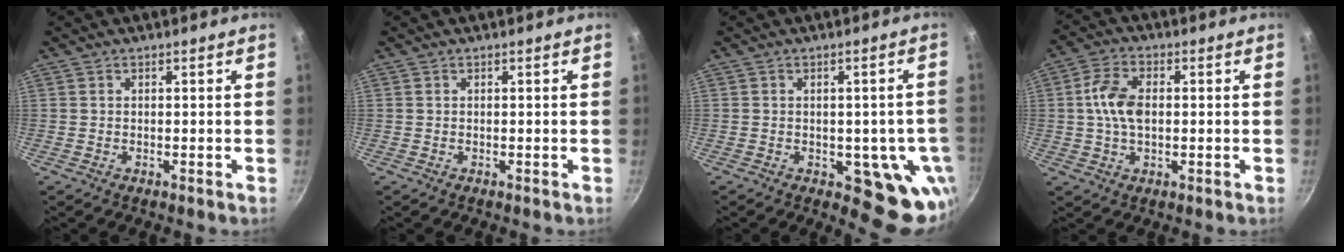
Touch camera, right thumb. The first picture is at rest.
{"total": 0.0}
{"total": 11.7, "force": [-2.9, 6.0, 9.7], "torque": [-0.059, -0.003, -0.033]}
{"total": 7.7, "force": [0.4, 4.8, 6.1], "torque": [-0.110, 0.015, 0.002]}